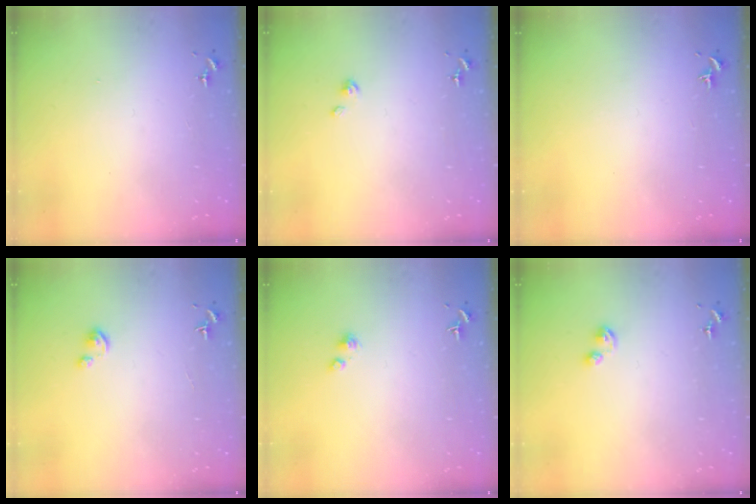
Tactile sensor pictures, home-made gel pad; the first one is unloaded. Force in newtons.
{"total": 2.4, "press": 2.4, "slide": 0.3}
{"total": 0.0}
{"total": 2.6, "press": 2.6, "slide": 0.2}
{"total": 2.2, "press": 2.2, "slide": 0.2}
{"total": 2.9, "press": 2.9, "slide": 0.4}